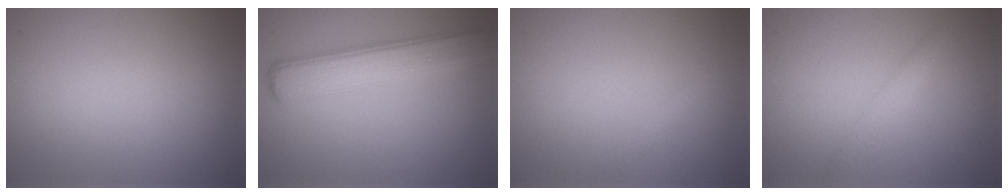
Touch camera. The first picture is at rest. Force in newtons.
{"total": 5.1, "press": 5.1, "slide": 0.1}
{"total": 0.8, "press": 0.8, "slide": 0.0}
{"total": 1.4, "press": 1.4, "slide": 0.1}